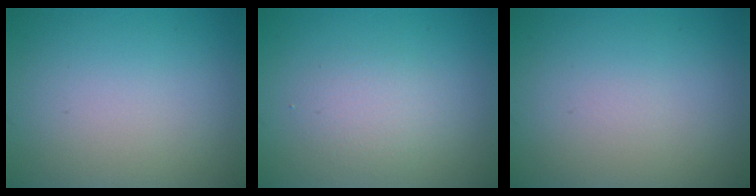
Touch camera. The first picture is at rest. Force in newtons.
{"total": 1.8, "press": 1.8, "slide": 0.0}
{"total": 0.0}